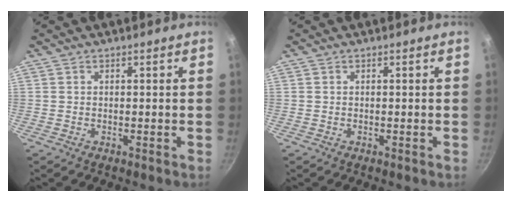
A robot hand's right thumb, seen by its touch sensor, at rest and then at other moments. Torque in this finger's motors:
{"motor_torque": [-0.31, 0.31, 0.16, 0.16, 0.01]}